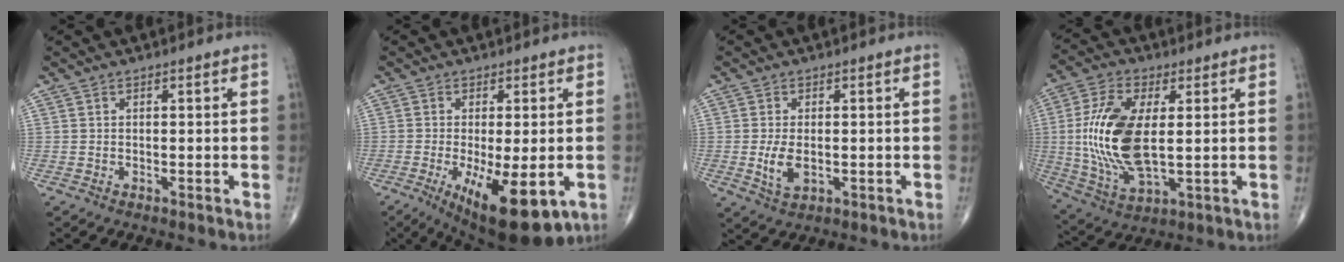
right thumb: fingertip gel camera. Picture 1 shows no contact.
{"total": 13.7, "force": [-4.5, 4.4, 12.1], "torque": [-0.181, -0.021, -0.055]}
{"total": 4.7, "force": [-0.7, 2.4, 4.0], "torque": [-0.079, -0.010, -0.009]}
{"total": 17.0, "force": [1.1, 7.8, 15.1], "torque": [-0.317, -0.009, 0.028]}